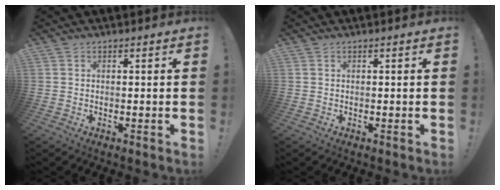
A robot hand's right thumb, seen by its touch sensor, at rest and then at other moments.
{"total": 0.0}